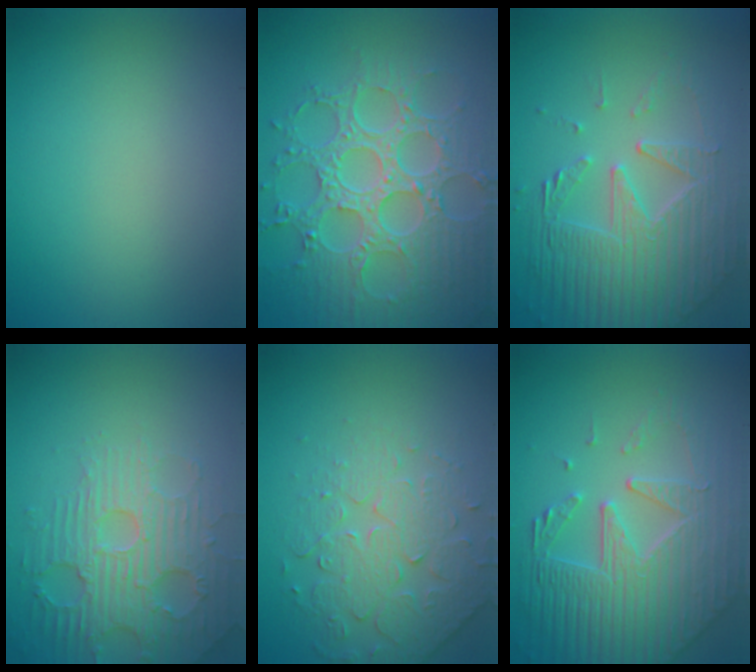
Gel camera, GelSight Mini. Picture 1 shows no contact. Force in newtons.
{"total": 8.8, "press": 6.4, "slide": 5.9}
{"total": 6.5, "press": 5.1, "slide": 4.1}
{"total": 4.8, "press": 4.5, "slide": 1.5}
{"total": 4.6, "press": 3.8, "slide": 2.5}
{"total": 6.5, "press": 5.4, "slide": 3.6}